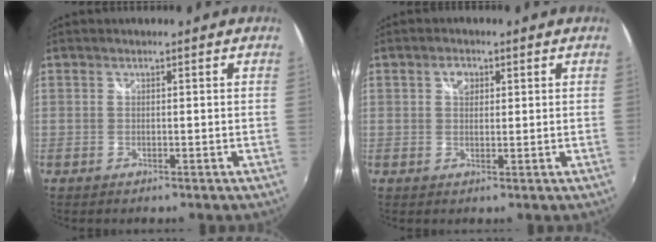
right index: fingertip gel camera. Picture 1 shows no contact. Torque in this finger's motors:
{"motor_torque": [0.26, 0.21, 0.07, 0.02]}